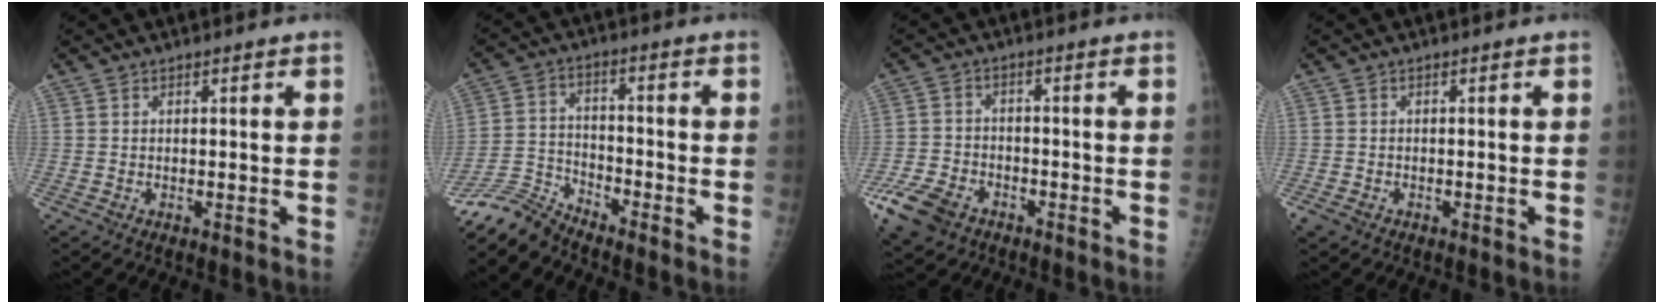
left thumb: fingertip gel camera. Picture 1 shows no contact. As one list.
[{"total": 7.1, "force": [-7.1, 0.6, 0.1], "torque": [-0.009, 0.039, -0.147]}, {"total": 9.3, "force": [-5.4, 6.0, 4.5], "torque": [-0.094, 0.017, -0.098]}, {"total": 1.7, "force": [-1.0, 1.2, 0.8], "torque": [-0.017, -0.002, -0.017]}]